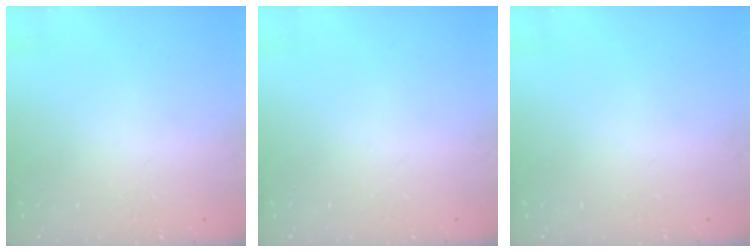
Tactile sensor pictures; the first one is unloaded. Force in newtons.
{"total": 0.0}
{"total": 0.0}